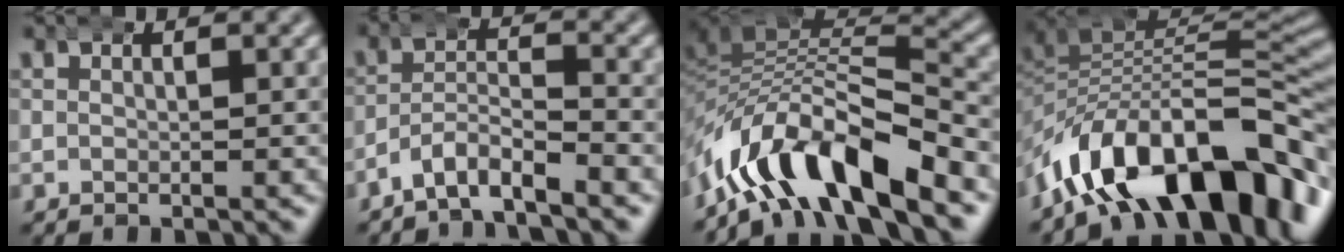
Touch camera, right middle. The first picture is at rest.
{"total": 4.0, "force": [-3.1, 2.1, 1.5], "torque": [-0.020, -0.004, -0.062]}
{"total": 11.1, "force": [-5.3, 6.4, 7.4], "torque": [-0.145, -0.035, -0.074]}
{"total": 15.3, "force": [-7.4, 8.4, 10.5], "torque": [-0.175, -0.037, -0.098]}